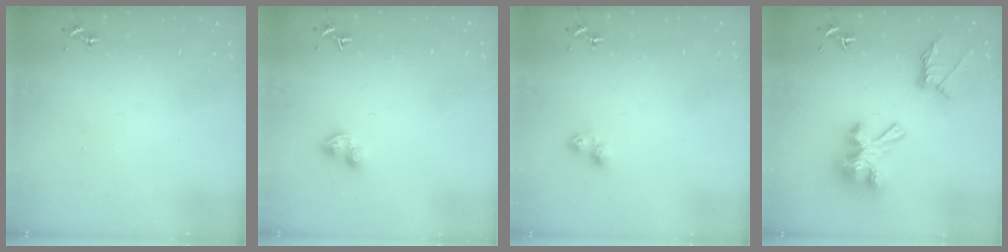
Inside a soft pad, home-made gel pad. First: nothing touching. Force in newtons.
{"total": 5.1, "press": 5.1, "slide": 0.4}
{"total": 5.8, "press": 5.8, "slide": 0.6}
{"total": 18.8, "press": 18.8, "slide": 1.2}